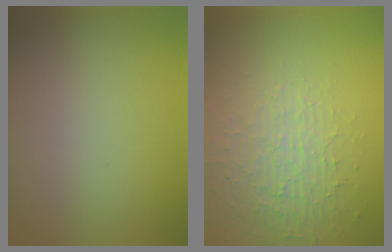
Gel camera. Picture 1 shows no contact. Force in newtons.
{"total": 3.7, "press": 3.5, "slide": 1.4}